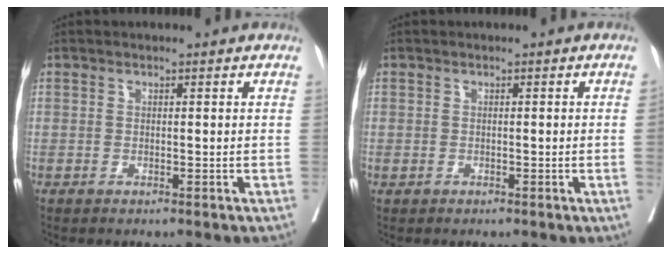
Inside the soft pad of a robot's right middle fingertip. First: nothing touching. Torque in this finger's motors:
{"motor_torque": [0.17, -0.11, -1.05, -0.21]}